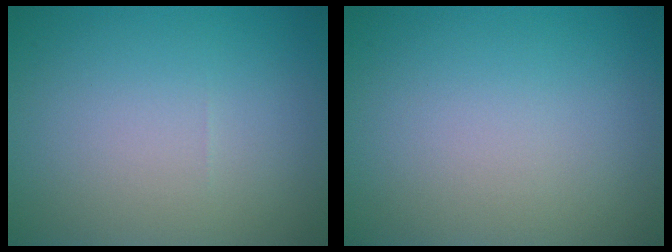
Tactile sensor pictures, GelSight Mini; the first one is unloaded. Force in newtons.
{"total": 0.0}